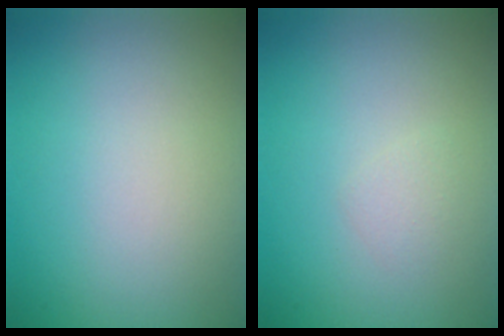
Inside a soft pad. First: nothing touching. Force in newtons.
{"total": 0.8, "press": 0.8, "slide": 0.0}